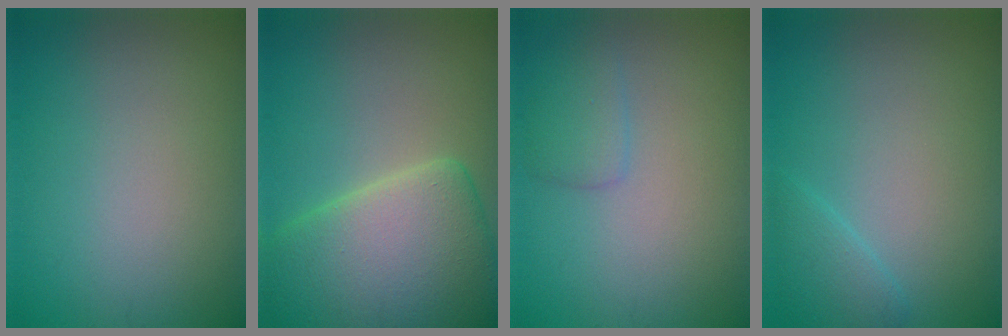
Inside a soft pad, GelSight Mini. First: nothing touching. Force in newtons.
{"total": 9.2, "press": 9.2, "slide": 0.8}
{"total": 1.6, "press": 1.6, "slide": 0.1}
{"total": 1.7, "press": 1.7, "slide": 0.1}